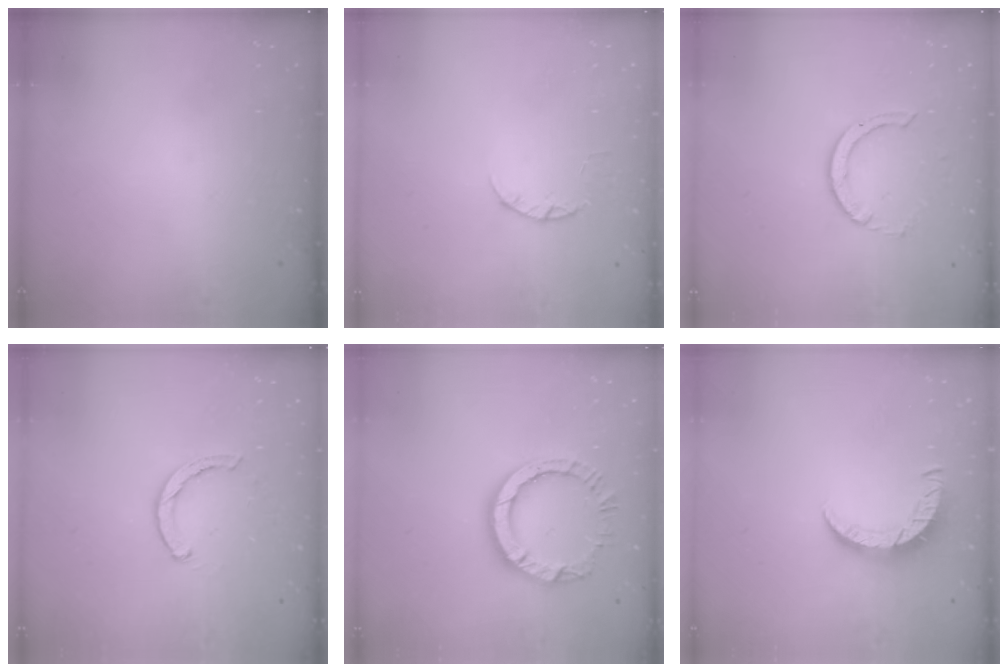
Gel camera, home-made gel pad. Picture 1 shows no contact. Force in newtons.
{"total": 2.4, "press": 2.3, "slide": 0.4}
{"total": 1.7, "press": 1.7, "slide": 0.1}
{"total": 2.4, "press": 2.4, "slide": 0.1}
{"total": 10.6, "press": 10.6, "slide": 1.0}
{"total": 7.5, "press": 7.4, "slide": 0.4}